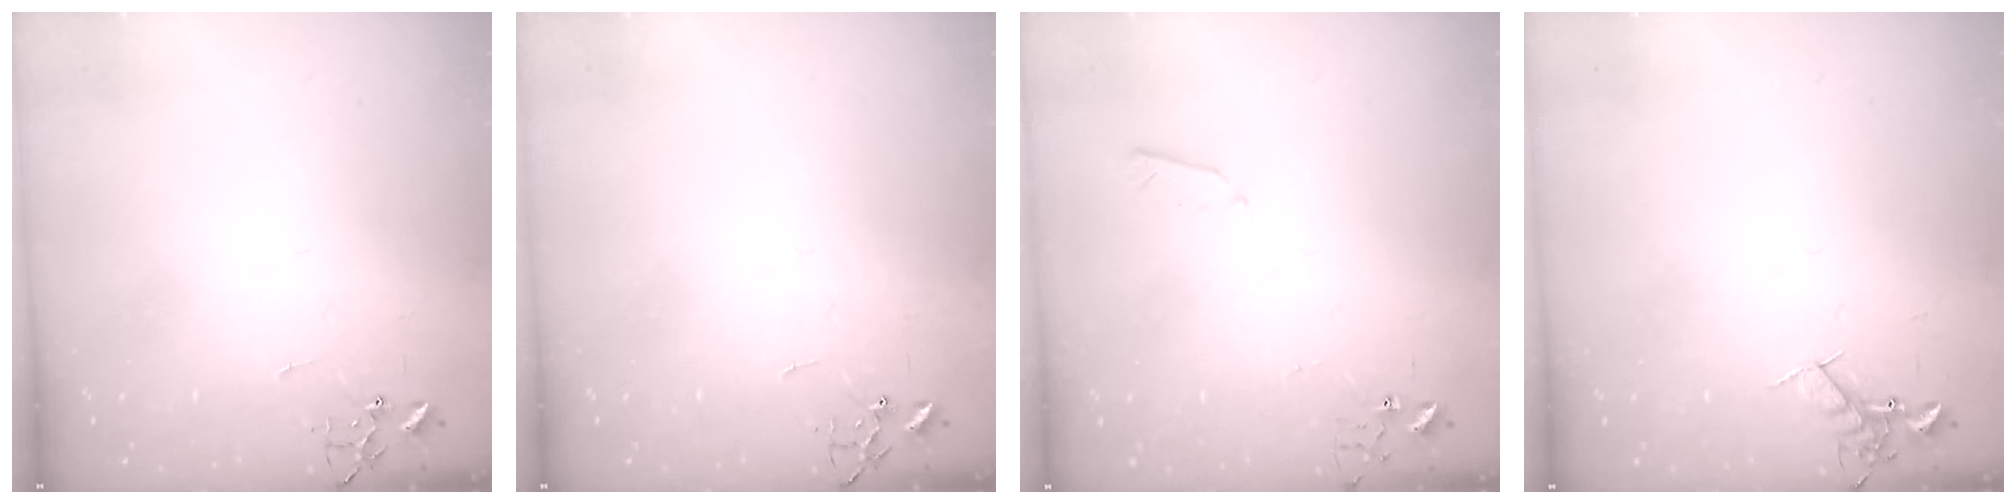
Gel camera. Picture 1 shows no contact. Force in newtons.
{"total": 0.0}
{"total": 3.7, "press": 3.6, "slide": 0.5}
{"total": 7.5, "press": 7.5, "slide": 0.8}